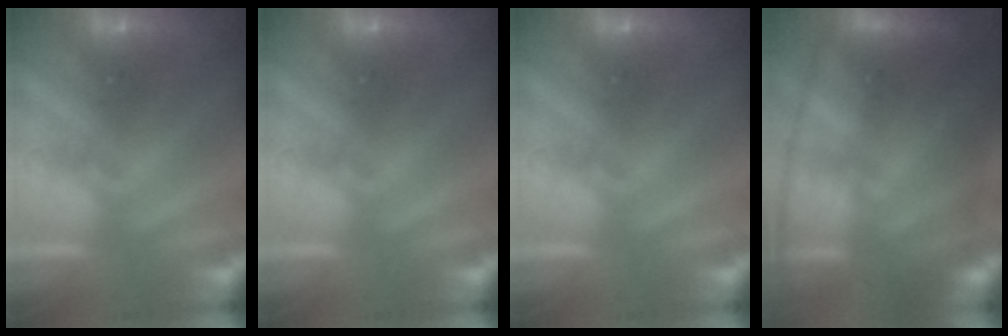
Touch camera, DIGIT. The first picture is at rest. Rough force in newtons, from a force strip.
{"total": 0.0}
{"total": 0.0}
{"total": 7.7}